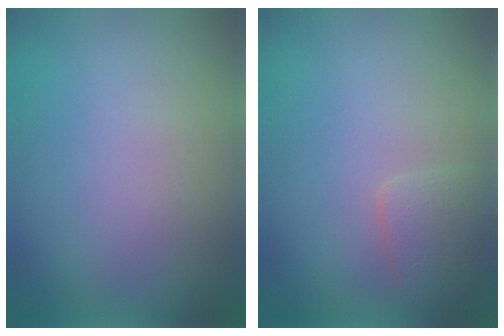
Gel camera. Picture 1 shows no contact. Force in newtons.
{"total": 1.9, "press": 1.9, "slide": 0.1}